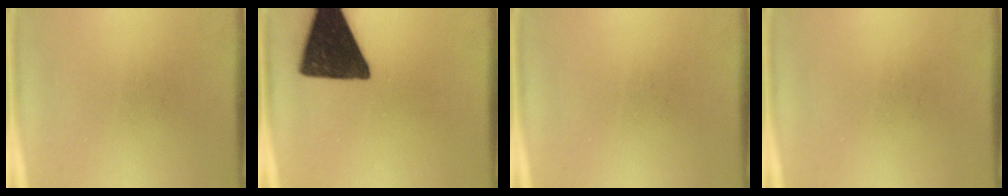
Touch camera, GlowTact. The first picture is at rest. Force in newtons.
{"total": 17.2}
{"total": 0.0}
{"total": 0.0}